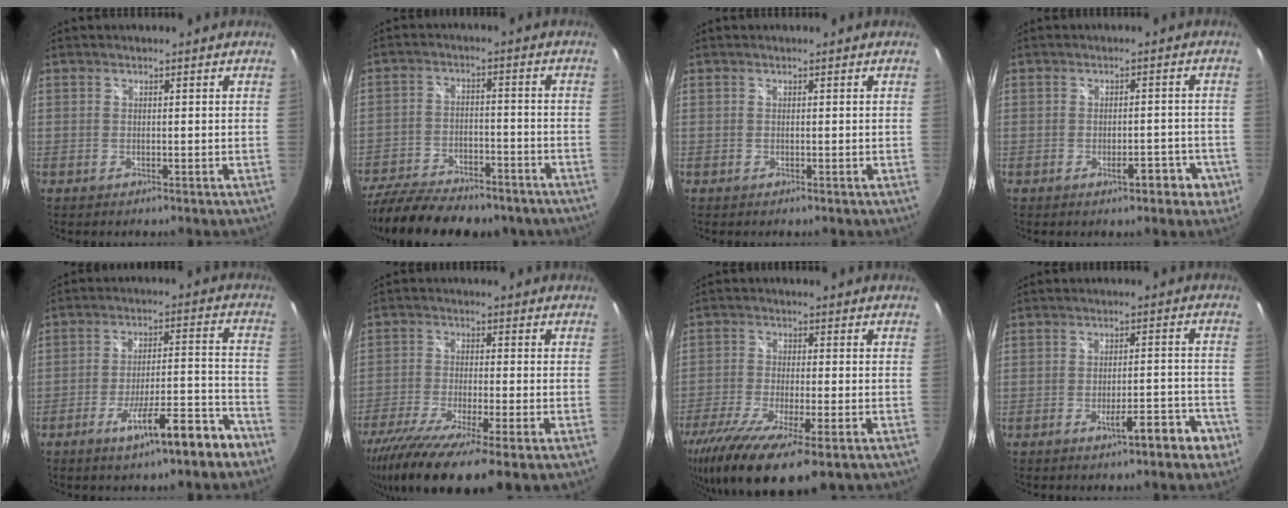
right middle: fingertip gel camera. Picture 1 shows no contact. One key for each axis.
{"total": 21.2, "fx": -16.8, "fy": 7.5, "fz": 10.5, "tx": -0.217, "ty": -0.030, "tz": -0.248}
{"total": 0.0}
{"total": 5.1, "fx": -2.7, "fy": 2.4, "fz": 3.7, "tx": -0.059, "ty": -0.002, "tz": -0.030}
{"total": 12.6, "fx": -8.6, "fy": 1.6, "fz": 9.0, "tx": -0.148, "ty": -0.003, "tz": -0.125}
{"total": 15.6, "fx": -10.4, "fy": 1.9, "fz": 11.6, "tx": -0.229, "ty": -0.063, "tz": -0.181}
{"total": 15.6, "fx": -9.4, "fy": 3.5, "fz": 11.9, "tx": -0.240, "ty": -0.065, "tz": -0.165}
{"total": 7.1, "fx": -4.4, "fy": 1.6, "fz": 5.4, "tx": -0.081, "ty": 0.002, "tz": -0.053}